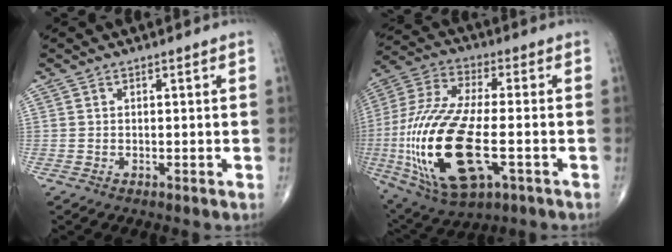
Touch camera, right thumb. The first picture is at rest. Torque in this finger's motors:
{"motor_torque": [2.21, 2.61, 2.69, -0.08, 0.98]}